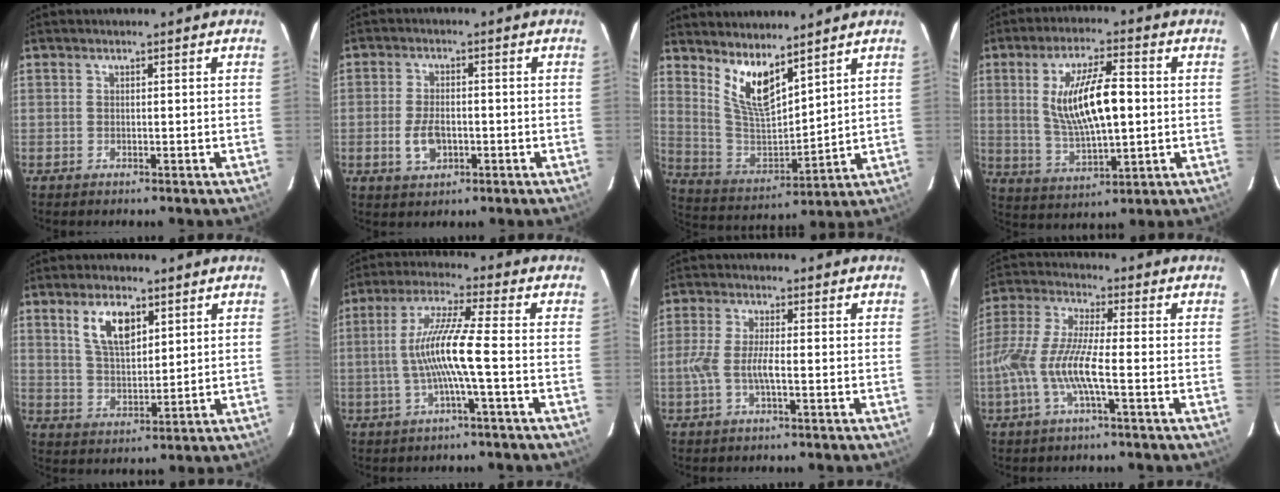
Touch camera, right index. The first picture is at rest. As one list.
[{"total": 5.5, "force": [-1.6, 3.3, 4.1], "torque": [-0.089, -0.001, -0.024]}, {"total": 10.5, "force": [7.2, 3.2, 7.0], "torque": [-0.133, -0.015, 0.151]}, {"total": 13.5, "force": [1.3, 4.3, 12.7], "torque": [-0.239, -0.001, 0.035]}, {"total": 8.3, "force": [4.1, 3.8, 6.1], "torque": [-0.113, 0.007, 0.083]}, {"total": 9.9, "force": [-1.9, -0.8, 9.7], "torque": [-0.191, 0.004, -0.035]}, {"total": 5.3, "force": [-1.4, 0.8, 5.1], "torque": [-0.108, -0.001, -0.027]}, {"total": 11.2, "force": [-3.3, 1.4, 10.7], "torque": [-0.229, -0.005, -0.065]}]